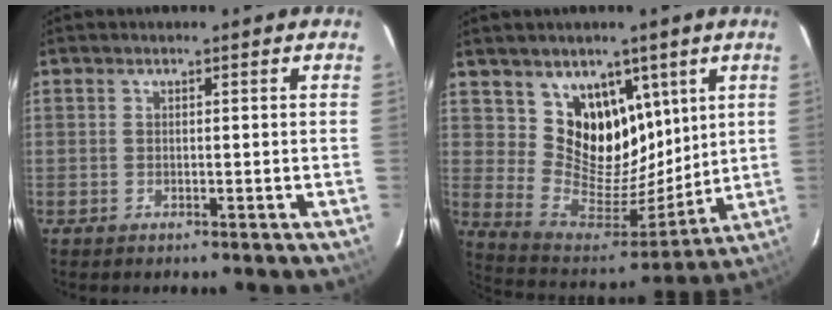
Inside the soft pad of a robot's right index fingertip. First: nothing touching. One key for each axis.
{"total": 14.4, "fx": 7.6, "fy": 10.8, "fz": 5.9, "tx": -0.104, "ty": -0.020, "tz": 0.149}